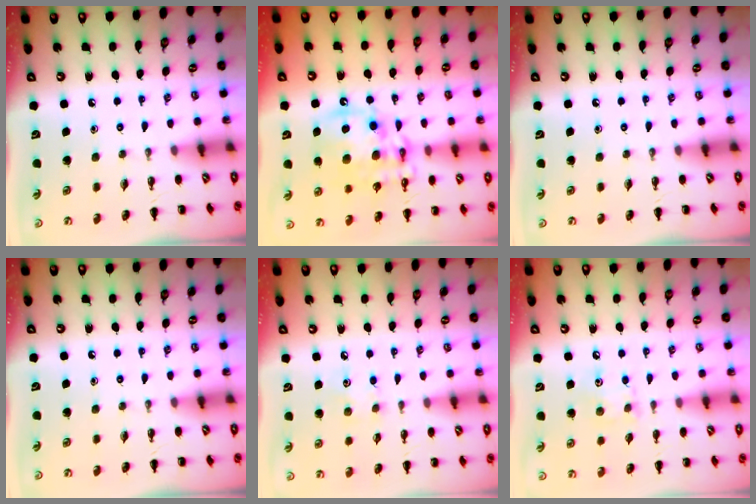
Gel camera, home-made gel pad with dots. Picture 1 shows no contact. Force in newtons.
{"total": 14.3, "press": 13.9, "slide": 3.0}
{"total": 0.0}
{"total": 0.0}
{"total": 4.4, "press": 4.3, "slide": 1.1}
{"total": 7.7, "press": 7.5, "slide": 1.3}